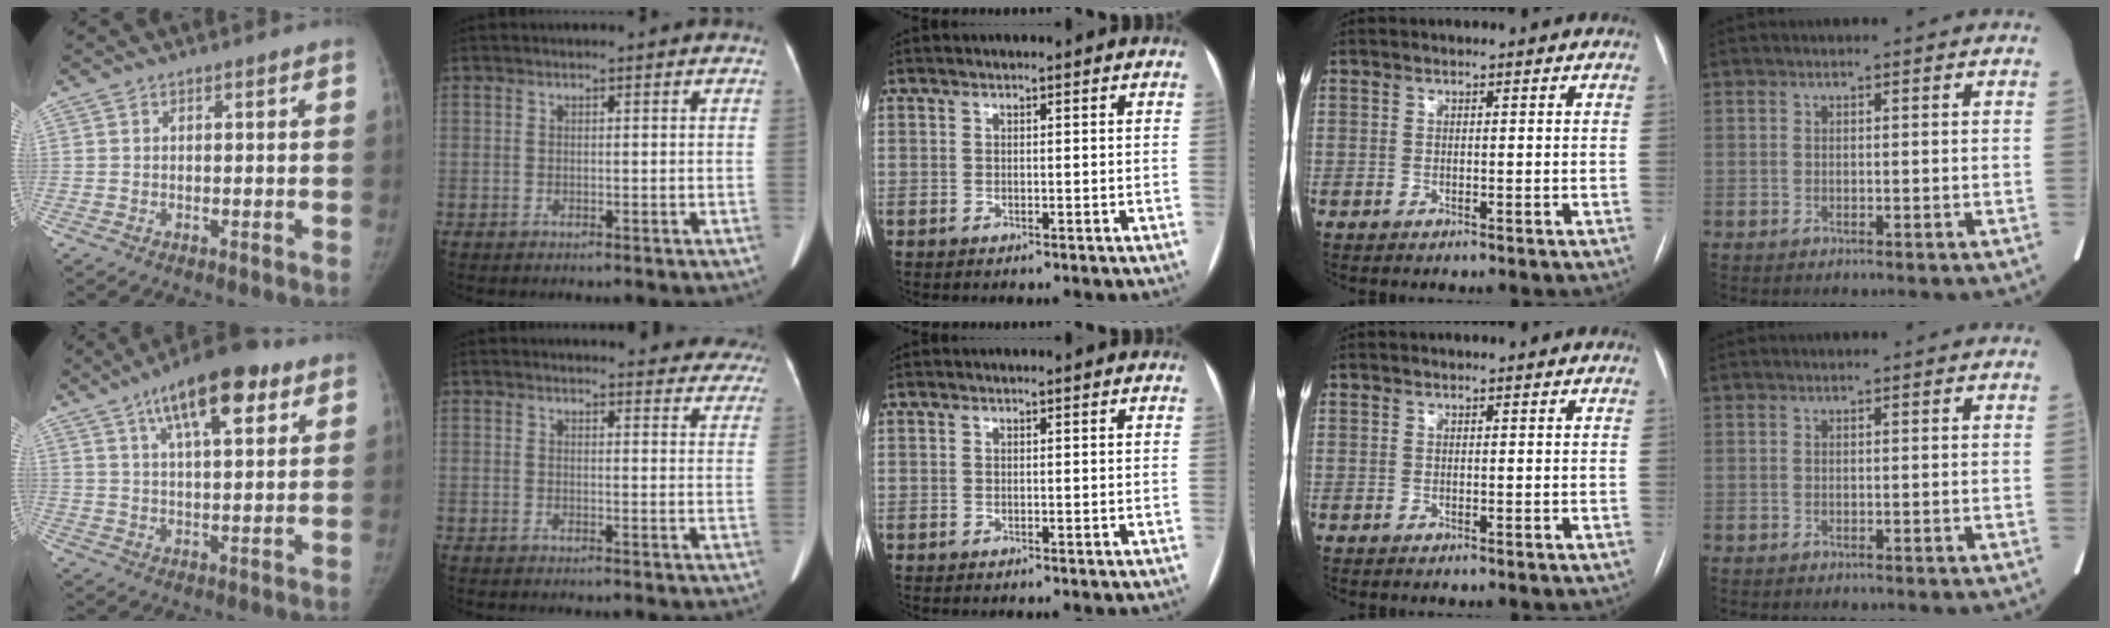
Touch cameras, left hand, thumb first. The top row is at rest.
{"thumb": {"total": 14.8, "force": [7.7, 5.4, 11.4], "torque": [-0.154, -0.015, 0.118]}, "index": {"total": 20.0, "force": [18.9, 4.8, 4.5], "torque": [-0.035, -0.049, 0.193]}}